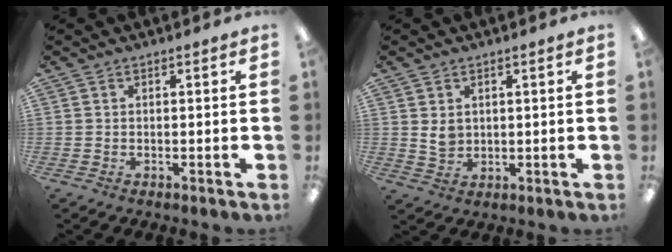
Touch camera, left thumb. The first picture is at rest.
{"total": 3.7, "force": [1.3, 2.9, 1.9], "torque": [-0.025, -0.005, 0.022]}